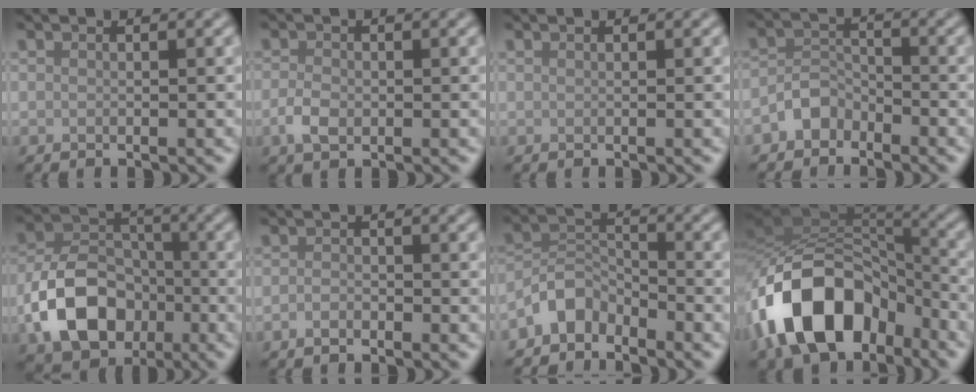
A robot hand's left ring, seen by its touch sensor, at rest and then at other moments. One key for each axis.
{"total": 2.2, "fx": -0.6, "fy": 1.4, "fz": 1.5, "tx": -0.033, "ty": -0.002, "tz": -0.015}
{"total": 0.0}
{"total": 2.5, "fx": -1.9, "fy": 1.5, "fz": 0.7, "tx": -0.008, "ty": 0.012, "tz": -0.042}
{"total": 8.8, "fx": -3.2, "fy": 6.3, "fz": 5.3, "tx": -0.097, "ty": 0.001, "tz": -0.065}
{"total": 1.2, "fx": -0.8, "fy": 0.6, "fz": 0.8, "tx": -0.016, "ty": 0.000, "tz": -0.017}
{"total": 3.7, "fx": -3.0, "fy": 1.9, "fz": 1.2, "tx": -0.020, "ty": 0.012, "tz": -0.069}
{"total": 13.7, "fx": -6.7, "fy": 8.3, "fz": 8.6, "tx": -0.158, "ty": 0.010, "tz": -0.135}